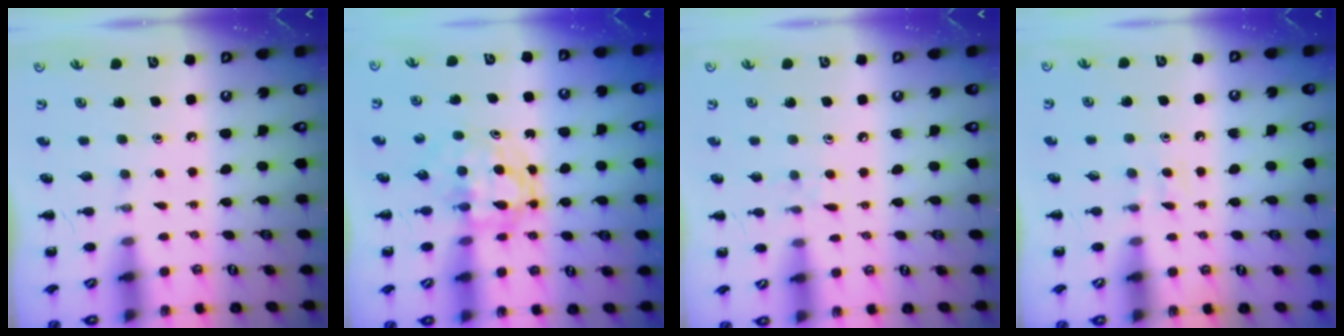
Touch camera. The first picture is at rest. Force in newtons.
{"total": 4.3, "press": 4.2, "slide": 0.9}
{"total": 4.7, "press": 4.4, "slide": 1.8}
{"total": 4.1, "press": 3.9, "slide": 1.5}